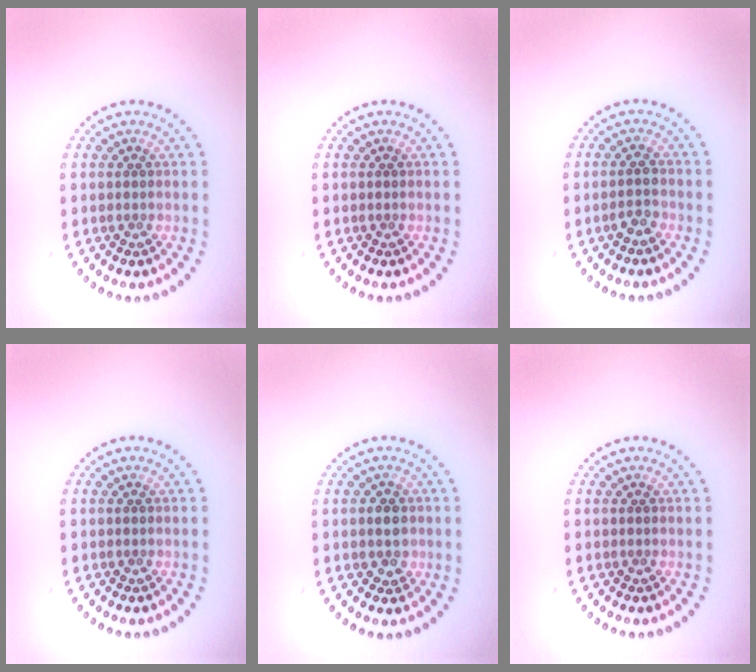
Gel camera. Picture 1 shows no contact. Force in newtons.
{"total": 0.0}
{"total": 1.5, "press": 1.4, "slide": 0.4}
{"total": 0.0}
{"total": 2.1, "press": 2.0, "slide": 0.6}
{"total": 0.0}